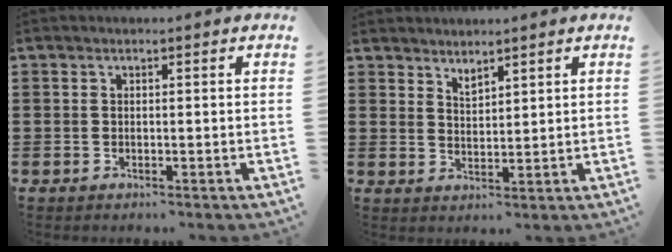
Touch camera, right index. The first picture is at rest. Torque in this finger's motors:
{"motor_torque": [-0.13, -0.05, -0.01, 0.00]}